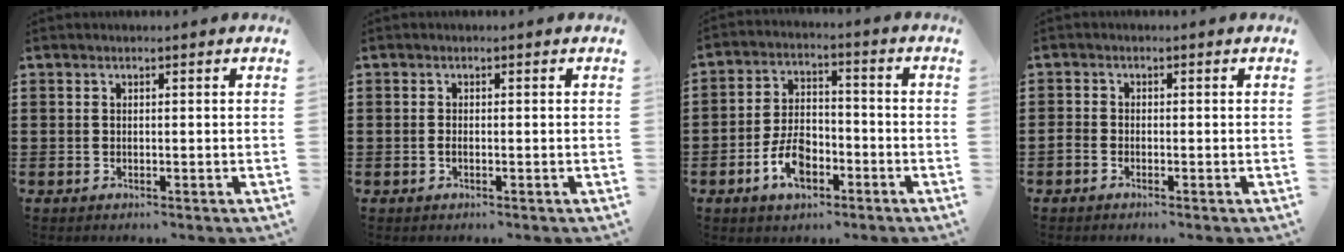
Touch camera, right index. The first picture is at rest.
{"total": 0.6, "force": [-0.3, 0.1, 0.5], "torque": [-0.009, -0.004, -0.005]}
{"total": 7.1, "force": [-3.3, 3.9, 4.9], "torque": [-0.109, 0.007, -0.065]}
{"total": 1.1, "force": [-1.1, 0.2, 0.2], "torque": [-0.005, 0.000, -0.022]}